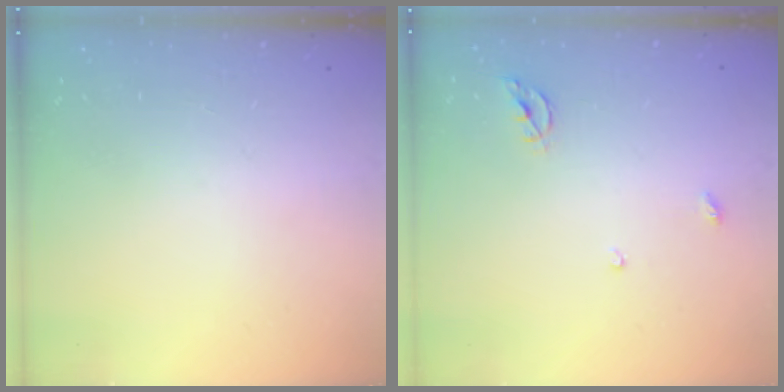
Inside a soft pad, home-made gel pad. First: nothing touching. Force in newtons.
{"total": 5.7, "press": 5.6, "slide": 0.5}